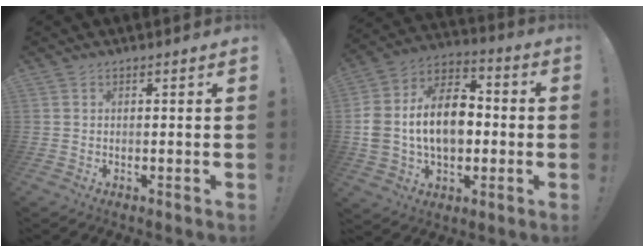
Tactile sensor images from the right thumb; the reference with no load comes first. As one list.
[{"total": 19.6, "force": [-0.4, 13.8, 14.0], "torque": [-0.258, 0.022, 0.000]}]